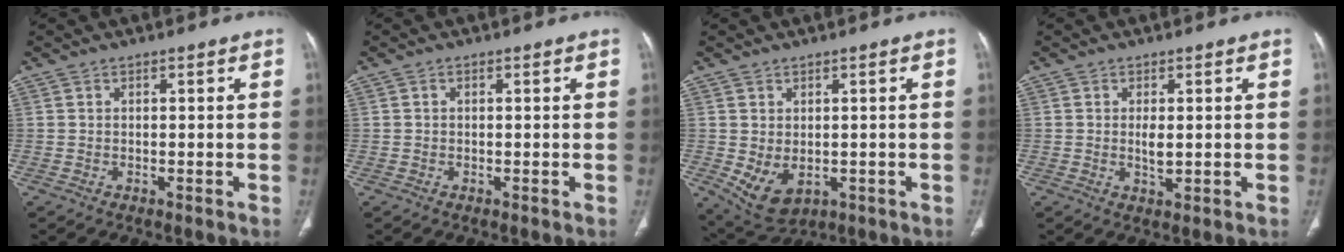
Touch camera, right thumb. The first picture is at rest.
{"total": 0.0}
{"total": 7.1, "force": [-1.1, 4.8, 5.0], "torque": [-0.081, -0.008, 0.006]}
{"total": 2.6, "force": [0.2, 1.0, 2.4], "torque": [-0.048, -0.007, 0.006]}